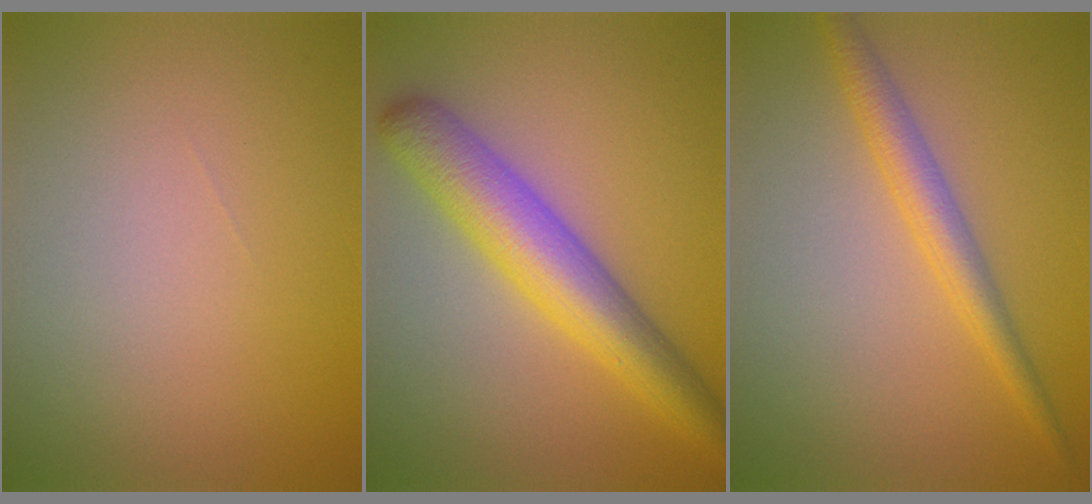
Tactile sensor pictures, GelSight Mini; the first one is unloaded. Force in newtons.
{"total": 7.0, "press": 7.0, "slide": 0.2}
{"total": 3.0, "press": 3.0, "slide": 0.1}